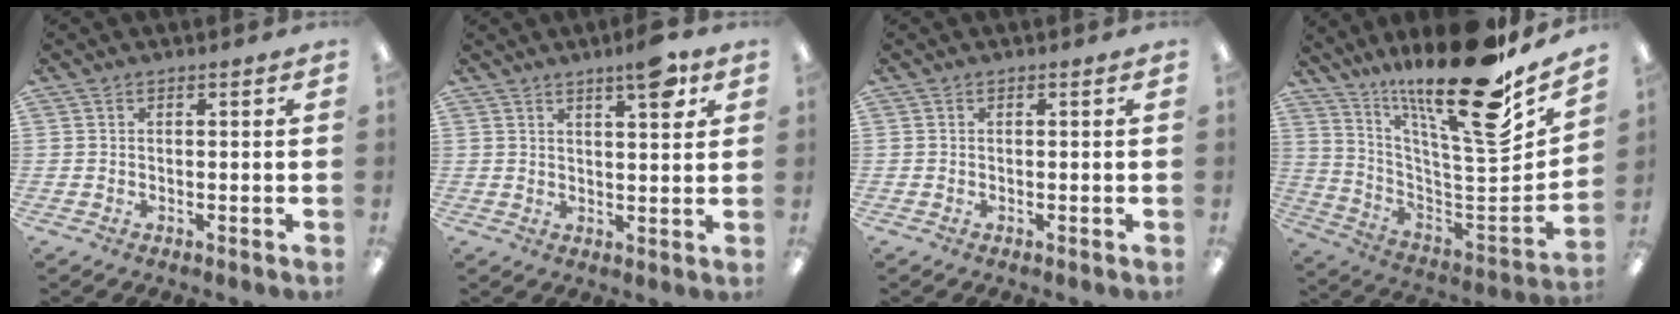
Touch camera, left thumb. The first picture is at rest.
{"total": 7.8, "force": [4.9, 2.2, 5.7], "torque": [-0.073, -0.022, 0.074]}
{"total": 0.0}
{"total": 25.5, "force": [18.6, 4.4, 16.8], "torque": [-0.246, -0.144, 0.297]}